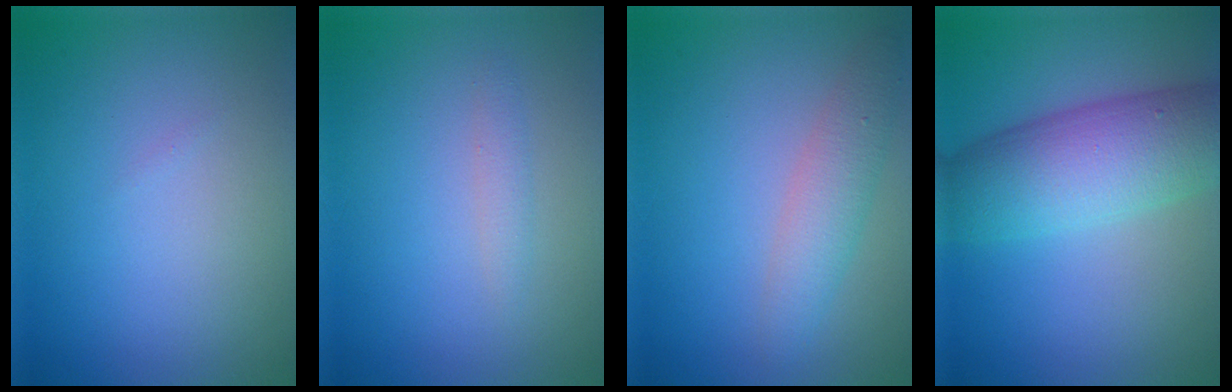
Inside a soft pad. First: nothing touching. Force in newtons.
{"total": 1.0, "press": 1.0, "slide": 0.0}
{"total": 2.9, "press": 2.9, "slide": 0.1}
{"total": 8.0, "press": 8.0, "slide": 0.1}